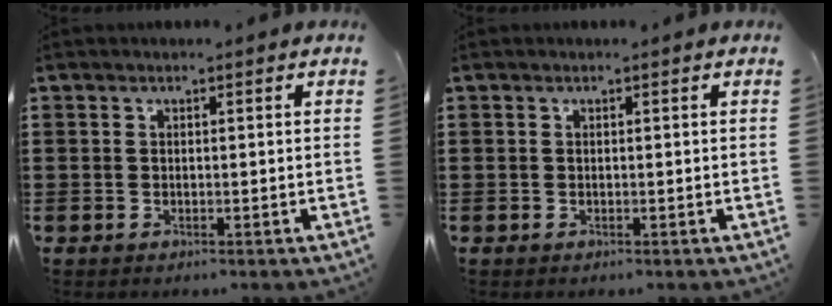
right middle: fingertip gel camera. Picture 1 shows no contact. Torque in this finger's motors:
{"motor_torque": [0.00, 0.00, 0.00, -0.01]}